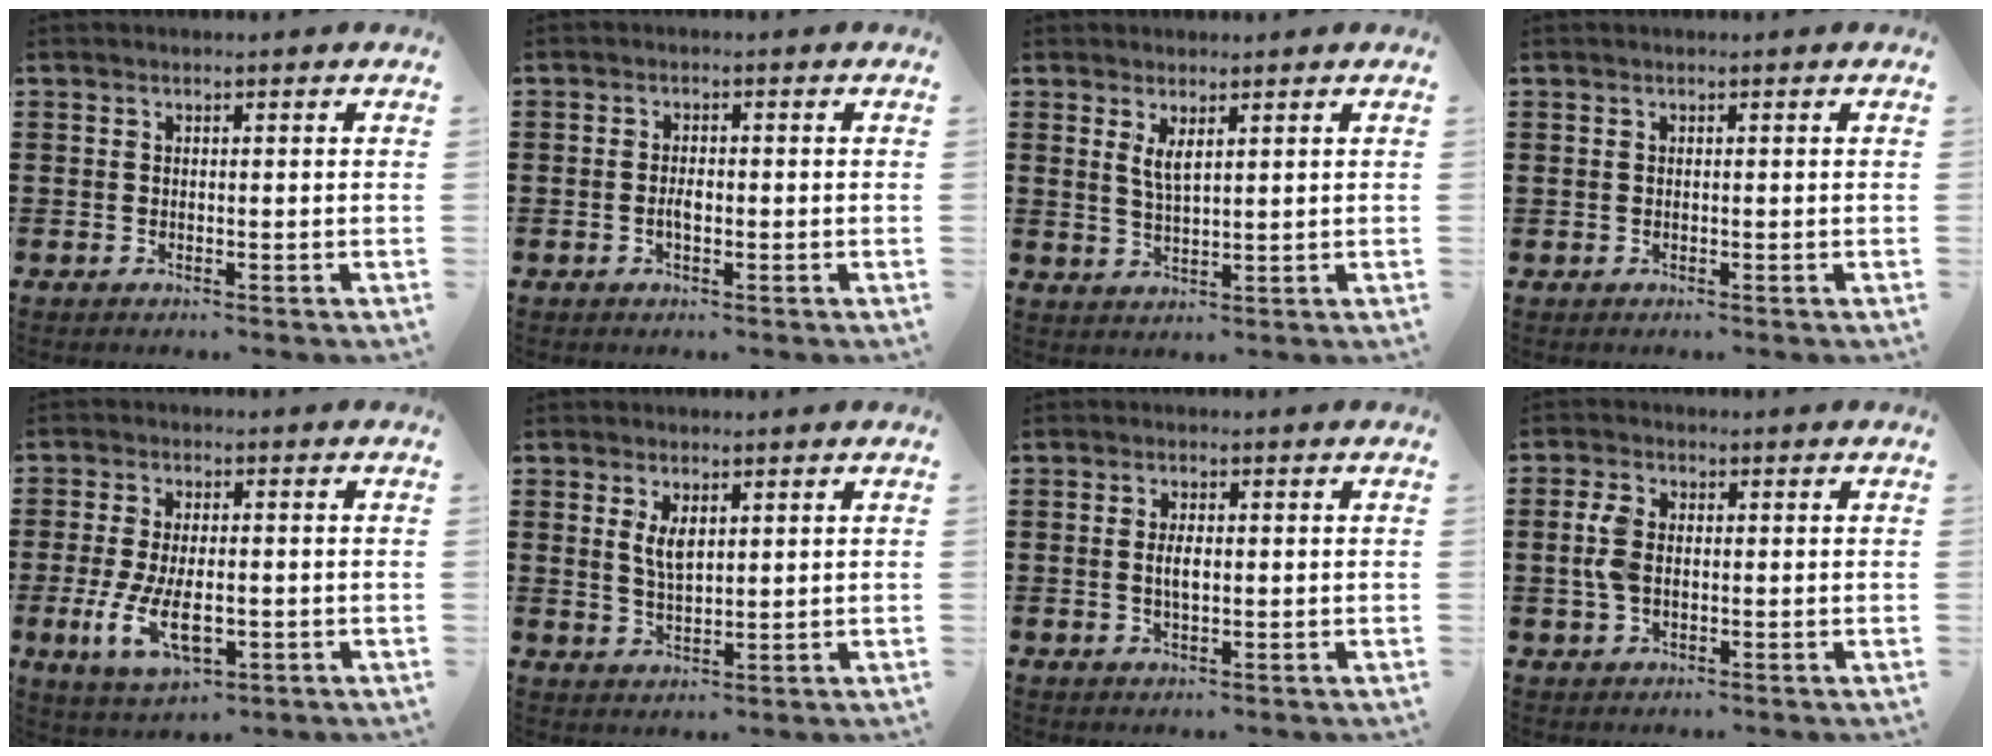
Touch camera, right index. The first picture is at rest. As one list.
[{"total": 1.8, "force": [-0.4, 0.7, 1.6], "torque": [-0.030, 0.001, -0.008]}, {"total": 2.8, "force": [1.6, 0.8, 2.2], "torque": [-0.047, 0.001, 0.029]}, {"total": 0.0}, {"total": 8.3, "force": [-1.9, 3.7, 7.2], "torque": [-0.156, -0.010, -0.034]}, {"total": 3.3, "force": [1.4, 1.3, 2.6], "torque": [-0.056, 0.004, 0.025]}, {"total": 2.7, "force": [0.0, 1.0, 2.5], "torque": [-0.049, 0.001, -0.001]}, {"total": 4.2, "force": [0.1, 2.5, 3.4], "torque": [-0.092, 0.001, -0.005]}]